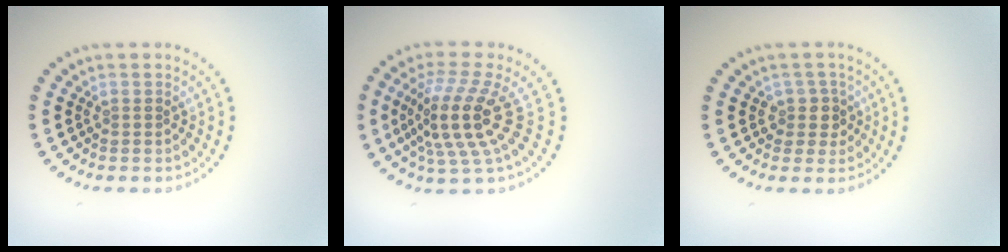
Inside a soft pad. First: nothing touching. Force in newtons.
{"total": 5.2, "press": 3.9, "slide": 3.4}
{"total": 2.1, "press": 1.7, "slide": 1.3}